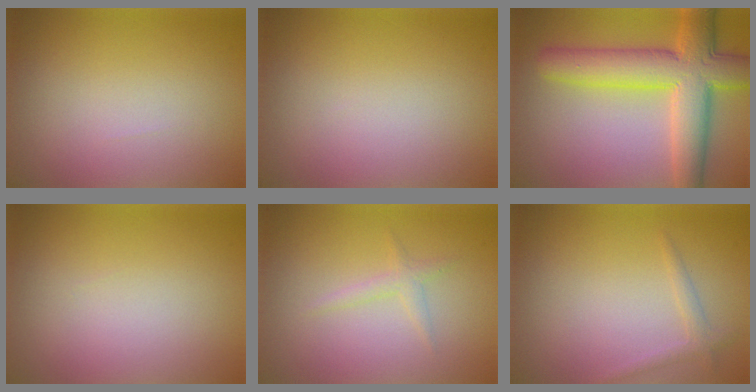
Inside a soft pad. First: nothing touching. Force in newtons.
{"total": 0.0}
{"total": 9.0, "press": 9.0, "slide": 0.4}
{"total": 0.0}
{"total": 1.2, "press": 1.2, "slide": 0.1}
{"total": 1.2, "press": 1.2, "slide": 0.1}